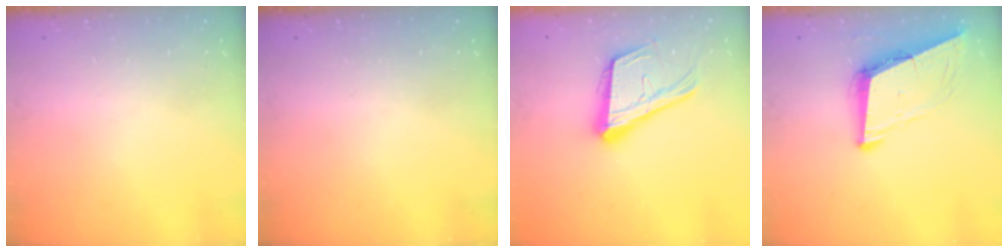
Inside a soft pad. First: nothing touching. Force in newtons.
{"total": 0.0}
{"total": 17.9, "press": 17.3, "slide": 4.5}
{"total": 8.6, "press": 7.8, "slide": 3.6}